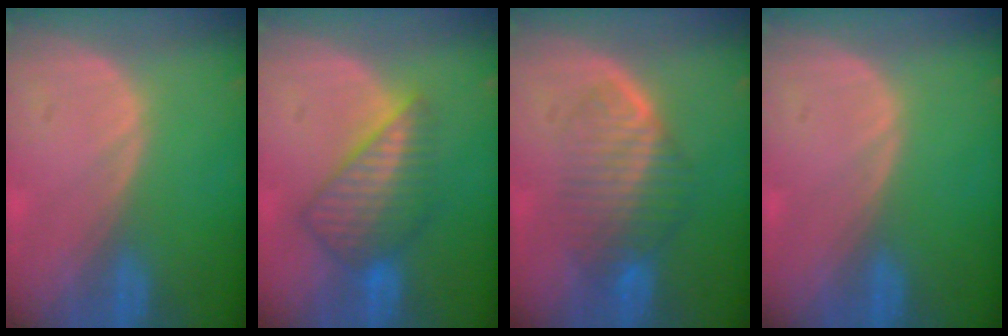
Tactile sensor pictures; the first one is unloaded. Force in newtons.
{"total": 7.3, "press": 6.9, "slide": 2.2}
{"total": 6.9, "press": 6.5, "slide": 2.3}
{"total": 0.0}